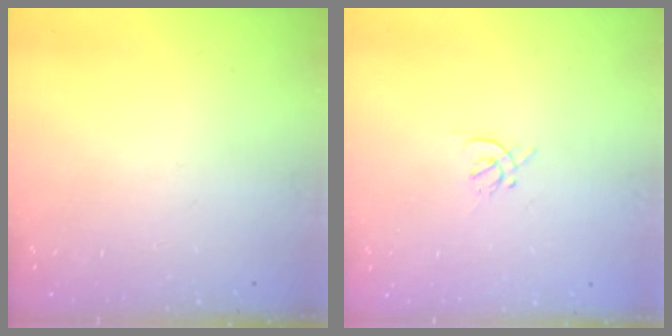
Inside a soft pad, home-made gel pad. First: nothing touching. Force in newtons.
{"total": 1.7, "press": 1.7, "slide": 0.5}